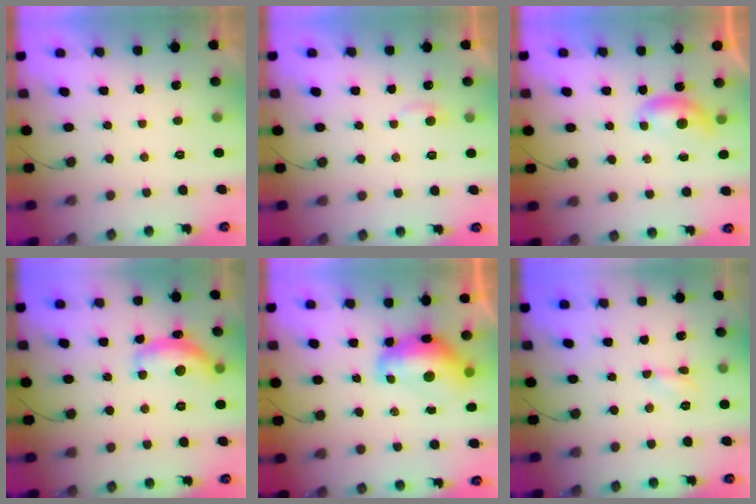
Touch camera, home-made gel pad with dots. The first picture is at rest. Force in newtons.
{"total": 2.7, "press": 2.7, "slide": 0.2}
{"total": 5.1, "press": 5.1, "slide": 0.6}
{"total": 13.4, "press": 13.3, "slide": 0.5}
{"total": 12.5, "press": 12.5, "slide": 1.2}
{"total": 3.1, "press": 3.0, "slide": 0.4}